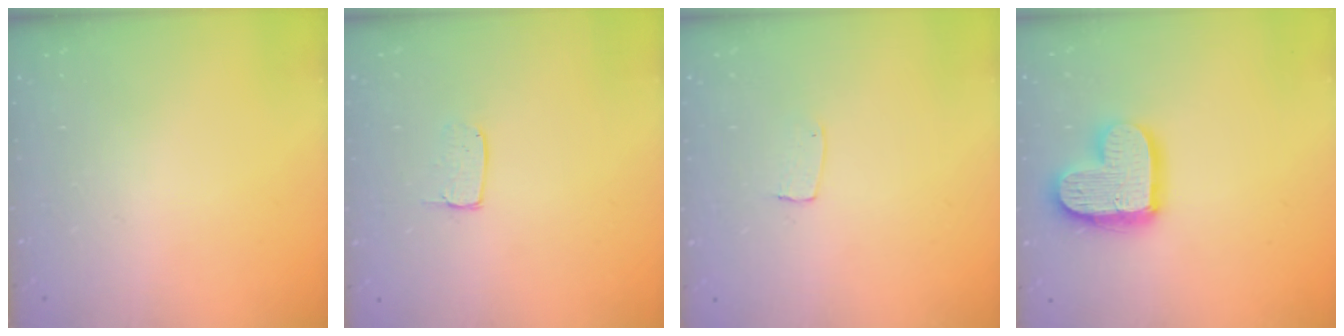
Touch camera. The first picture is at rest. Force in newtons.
{"total": 4.5, "press": 4.5, "slide": 0.3}
{"total": 3.7, "press": 3.7, "slide": 0.2}
{"total": 14.9, "press": 14.9, "slide": 1.1}